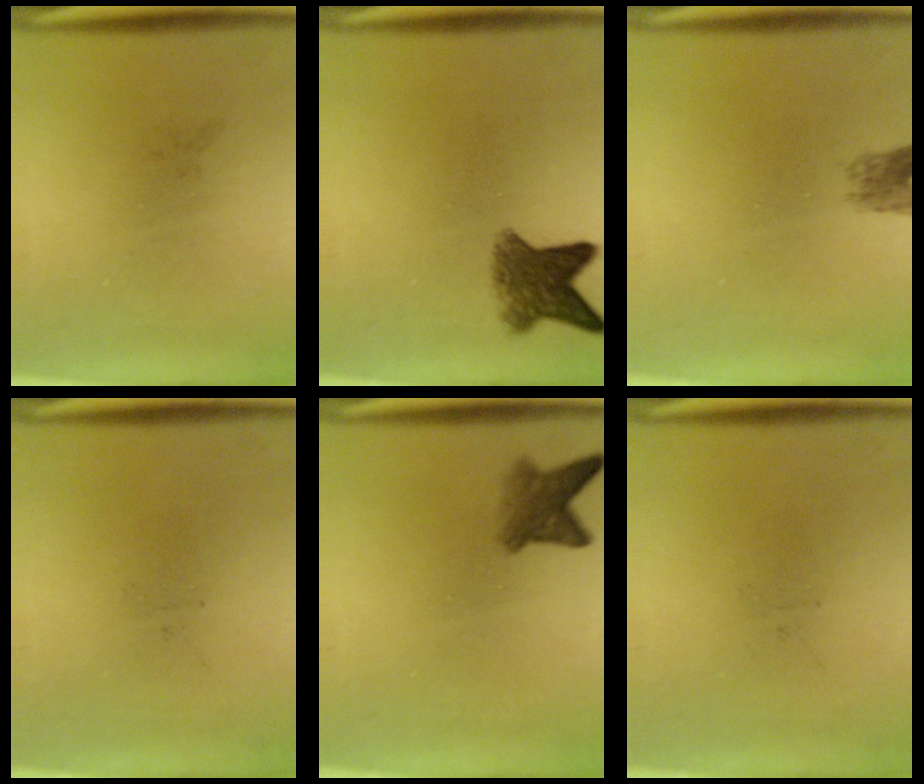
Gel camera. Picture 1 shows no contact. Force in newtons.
{"total": 5.7}
{"total": 2.2}
{"total": 0.0}
{"total": 3.4}
{"total": 0.0}